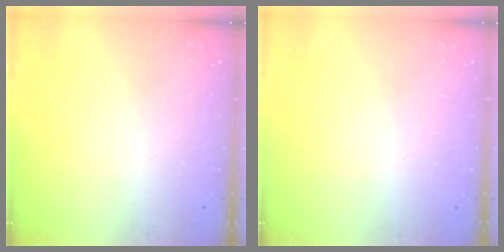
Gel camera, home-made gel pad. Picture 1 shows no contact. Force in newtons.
{"total": 2.4, "press": 2.4, "slide": 0.2}